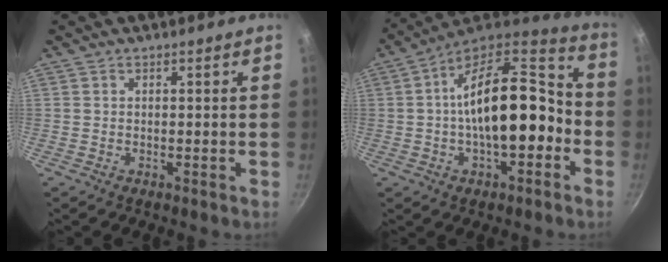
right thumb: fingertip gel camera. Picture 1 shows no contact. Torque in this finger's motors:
{"motor_torque": [-0.35, 1.40, 2.00, 0.29, 0.54]}